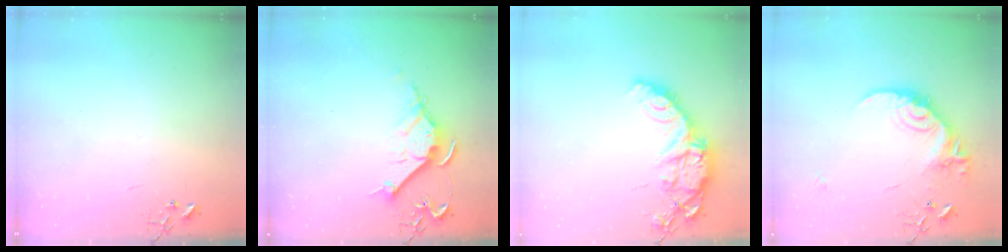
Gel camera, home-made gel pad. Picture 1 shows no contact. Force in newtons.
{"total": 10.7, "press": 10.7, "slide": 0.7}
{"total": 16.6, "press": 16.5, "slide": 1.3}
{"total": 18.0, "press": 17.9, "slide": 1.1}